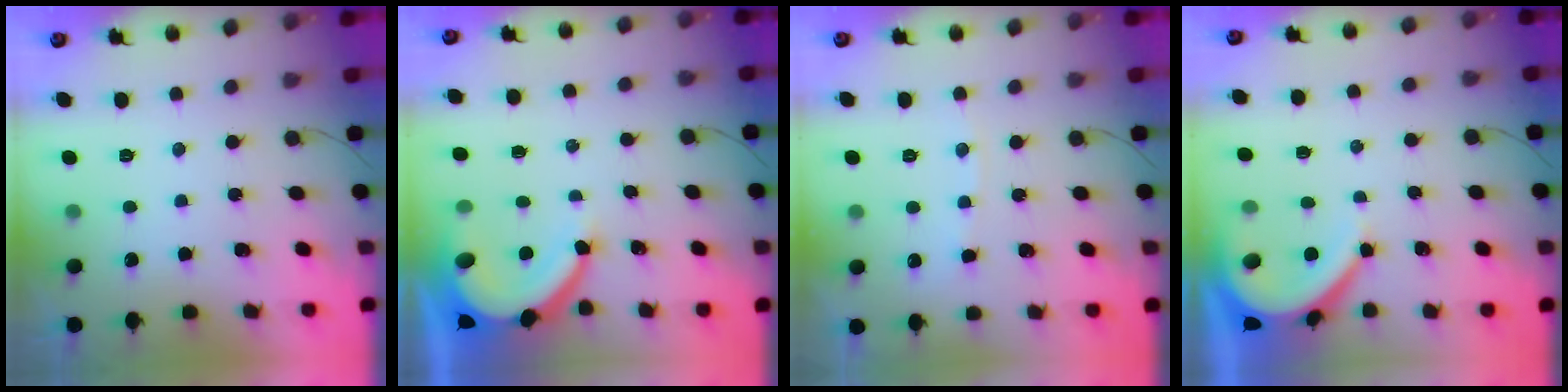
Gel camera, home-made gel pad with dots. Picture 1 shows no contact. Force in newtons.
{"total": 7.5, "press": 7.4, "slide": 1.0}
{"total": 3.0, "press": 3.0, "slide": 0.4}
{"total": 7.0, "press": 7.0, "slide": 0.4}